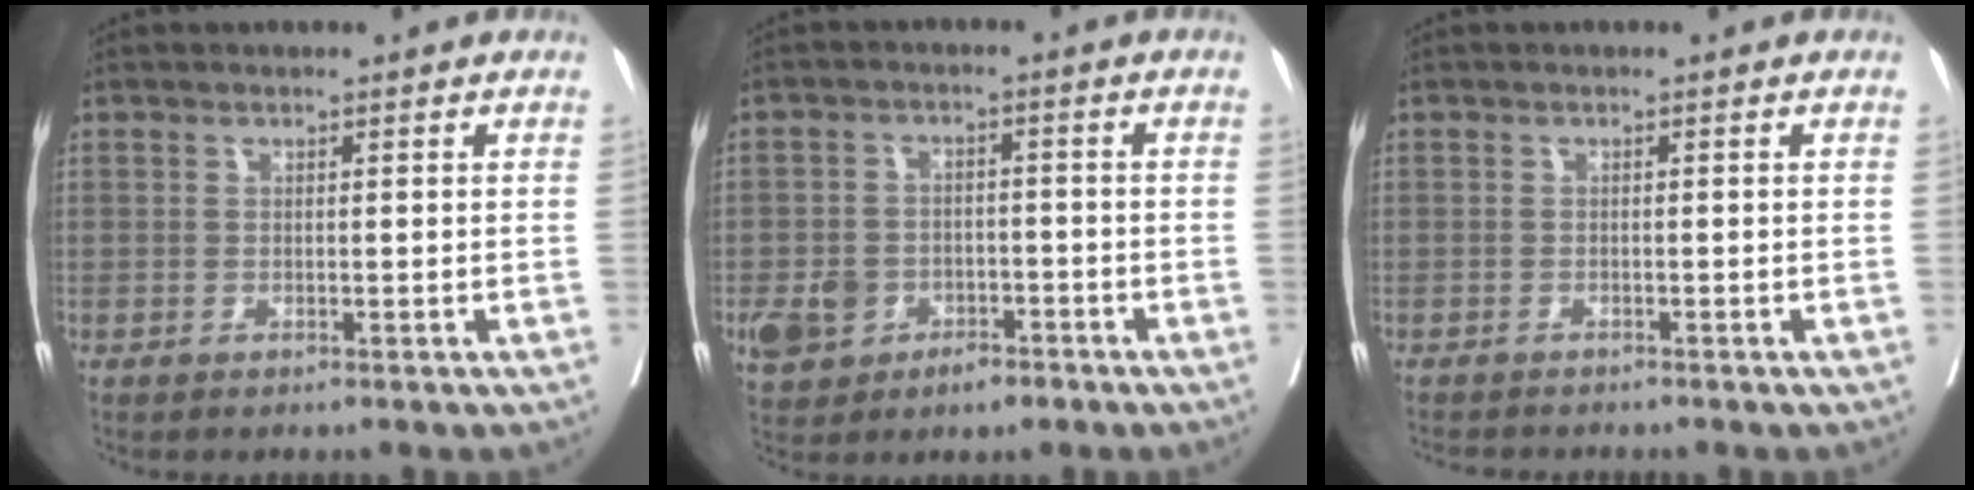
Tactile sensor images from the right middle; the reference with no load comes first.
{"total": 6.9, "force": [-3.3, 5.2, 3.2], "torque": [-0.057, 0.013, -0.044]}
{"total": 2.6, "force": [-2.5, 0.3, 0.5], "torque": [-0.004, -0.008, -0.039]}